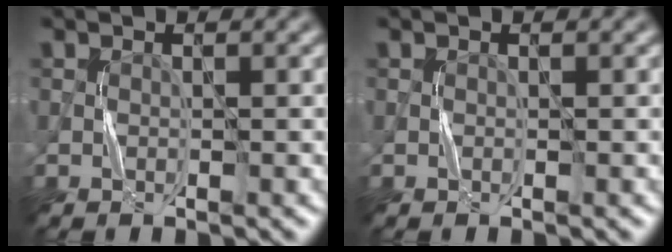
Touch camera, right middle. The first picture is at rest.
{"total": 0.0}